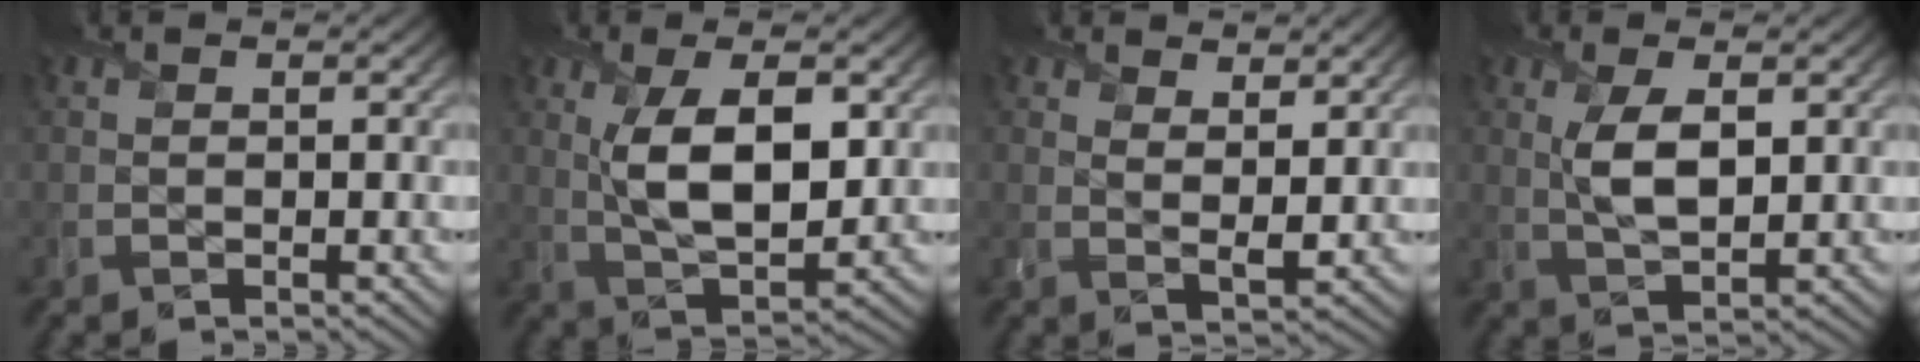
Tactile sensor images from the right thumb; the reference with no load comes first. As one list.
[{"total": 9.2, "force": [1.8, 4.1, 8.1], "torque": [-0.159, 0.000, 0.030]}, {"total": 3.5, "force": [2.4, 1.2, 2.2], "torque": [-0.050, -0.006, 0.046]}, {"total": 5.1, "force": [1.2, 2.1, 4.5], "torque": [-0.101, 0.001, 0.024]}]